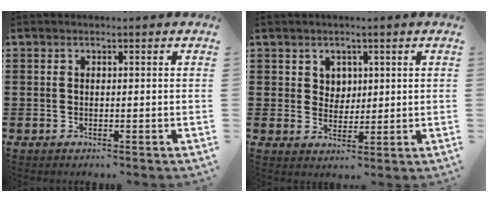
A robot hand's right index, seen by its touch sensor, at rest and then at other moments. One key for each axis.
{"total": 3.0, "fx": 1.7, "fy": 2.4, "fz": 0.6, "tx": -0.014, "ty": 0.006, "tz": 0.029}